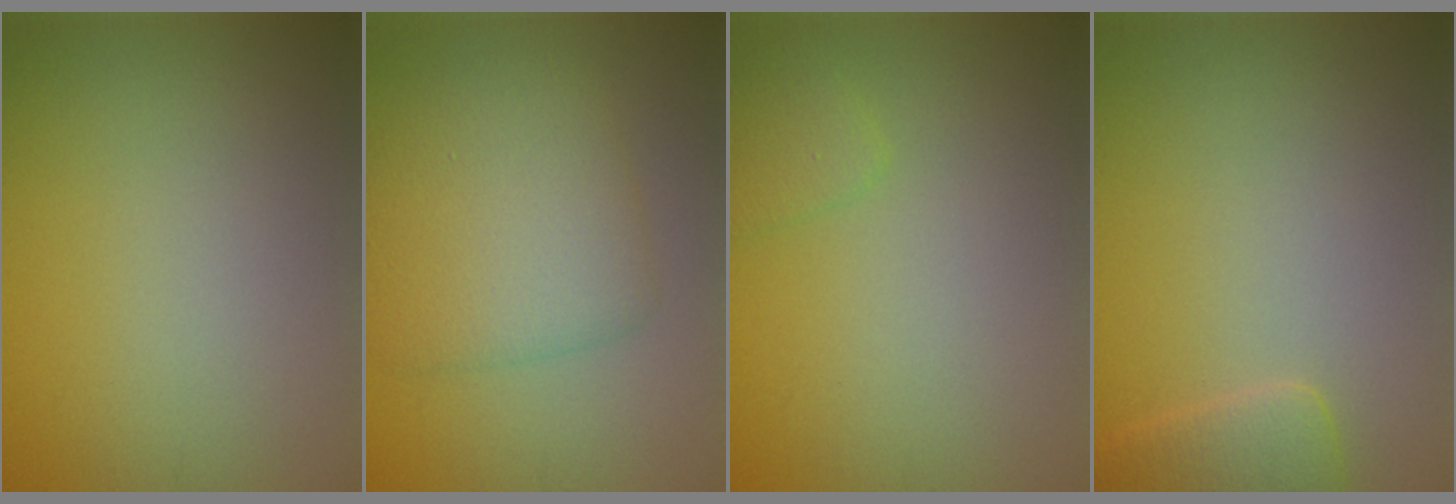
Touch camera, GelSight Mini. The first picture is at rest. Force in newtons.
{"total": 5.8, "press": 5.8, "slide": 0.1}
{"total": 1.5, "press": 1.5, "slide": 0.0}
{"total": 2.4, "press": 2.4, "slide": 0.2}